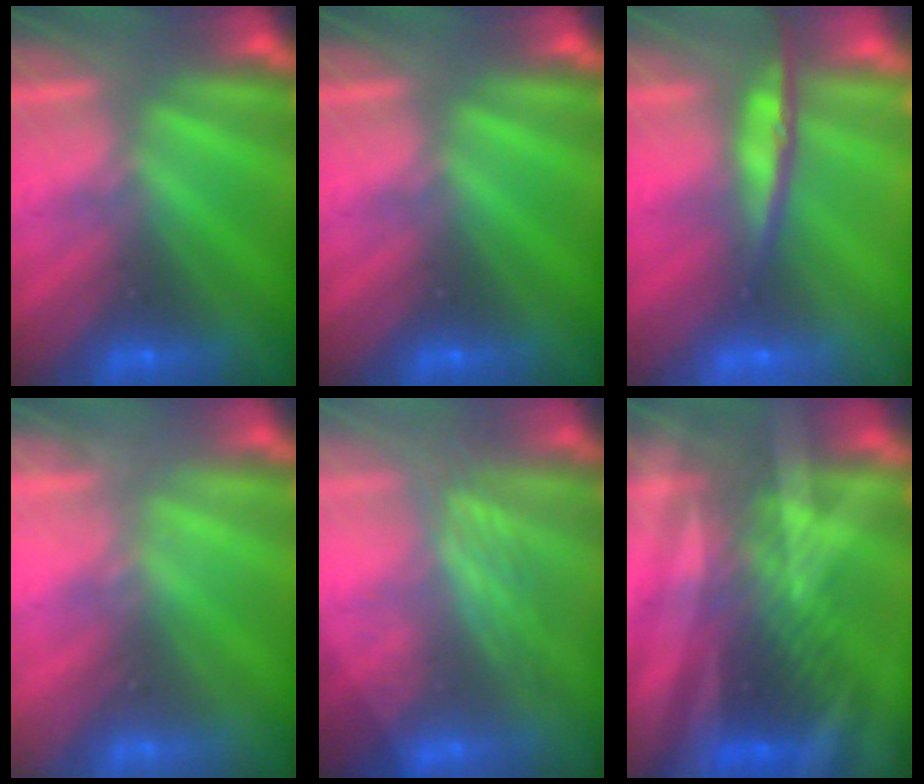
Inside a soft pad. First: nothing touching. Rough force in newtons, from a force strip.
{"total": 0.0}
{"total": 8.5}
{"total": 2.1}
{"total": 3.0}
{"total": 3.0}